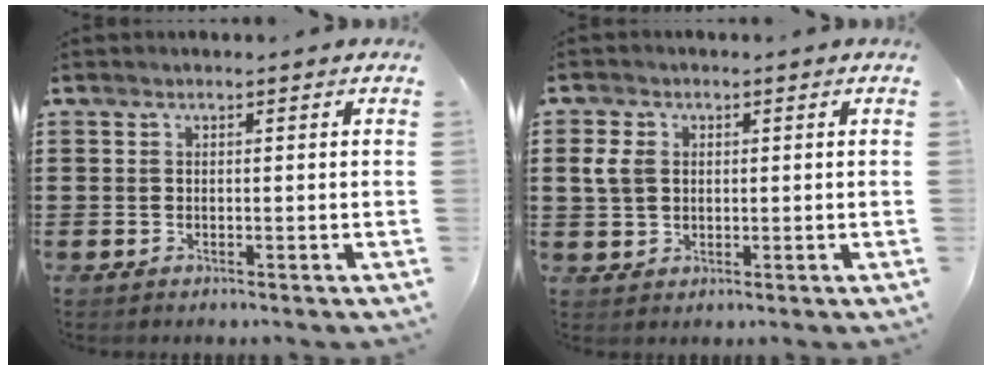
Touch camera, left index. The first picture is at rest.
{"total": 3.3, "force": [0.7, 2.5, 2.0], "torque": [-0.061, 0.005, 0.007]}